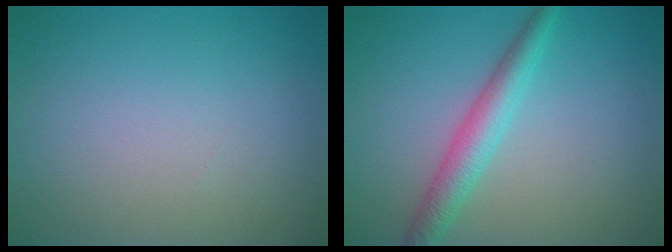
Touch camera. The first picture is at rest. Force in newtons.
{"total": 3.4, "press": 3.4, "slide": 0.1}